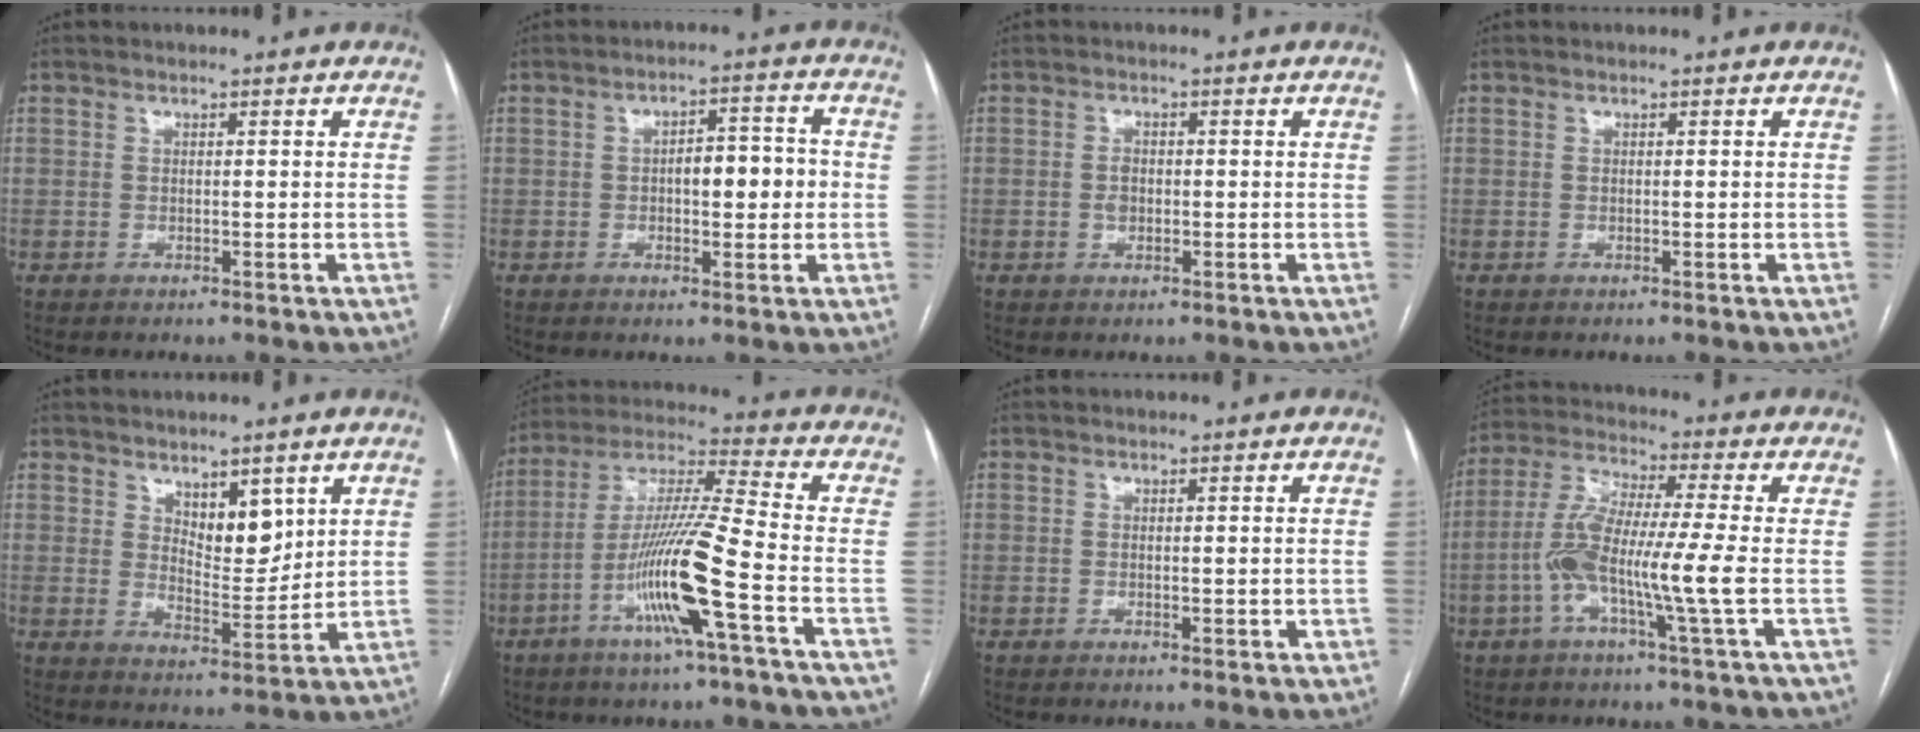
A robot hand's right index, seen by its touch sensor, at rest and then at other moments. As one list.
[{"total": 6.2, "force": [-0.3, 2.4, 5.7], "torque": [-0.084, 0.021, -0.001]}, {"total": 1.9, "force": [-0.2, 1.3, 1.3], "torque": [-0.023, 0.003, -0.003]}, {"total": 0.0}, {"total": 6.4, "force": [3.5, 2.8, 4.6], "torque": [-0.074, -0.011, 0.066]}, {"total": 14.3, "force": [-5.4, -0.7, 13.2], "torque": [-0.260, -0.002, -0.107]}, {"total": 1.4, "force": [-0.1, 0.7, 1.3], "torque": [-0.019, 0.000, 0.003]}, {"total": 11.2, "force": [-2.6, -0.5, 10.9], "torque": [-0.222, 0.002, -0.060]}]